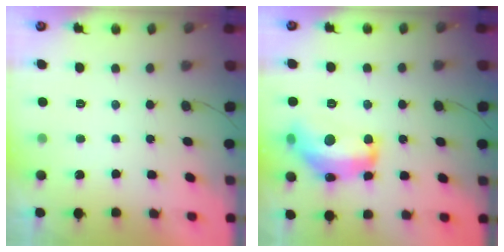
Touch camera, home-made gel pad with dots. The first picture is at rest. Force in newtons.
{"total": 17.4, "press": 17.3, "slide": 1.1}